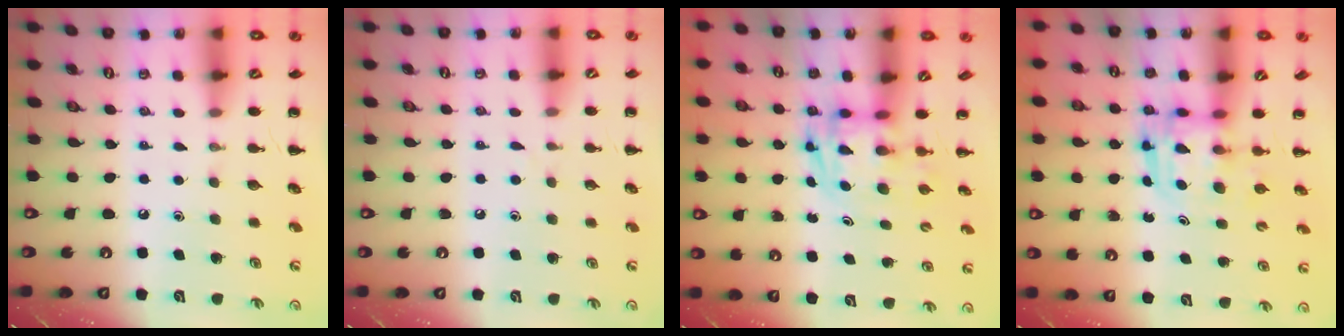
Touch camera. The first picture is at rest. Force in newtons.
{"total": 2.8, "press": 2.6, "slide": 1.0}
{"total": 2.6, "press": 2.6, "slide": 0.5}
{"total": 3.0, "press": 3.0, "slide": 0.3}